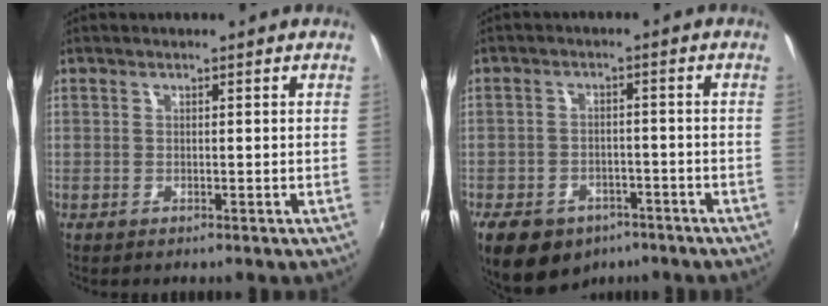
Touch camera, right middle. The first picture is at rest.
{"total": 13.3, "force": [-8.6, 8.3, 5.9], "torque": [-0.147, -0.007, -0.121]}